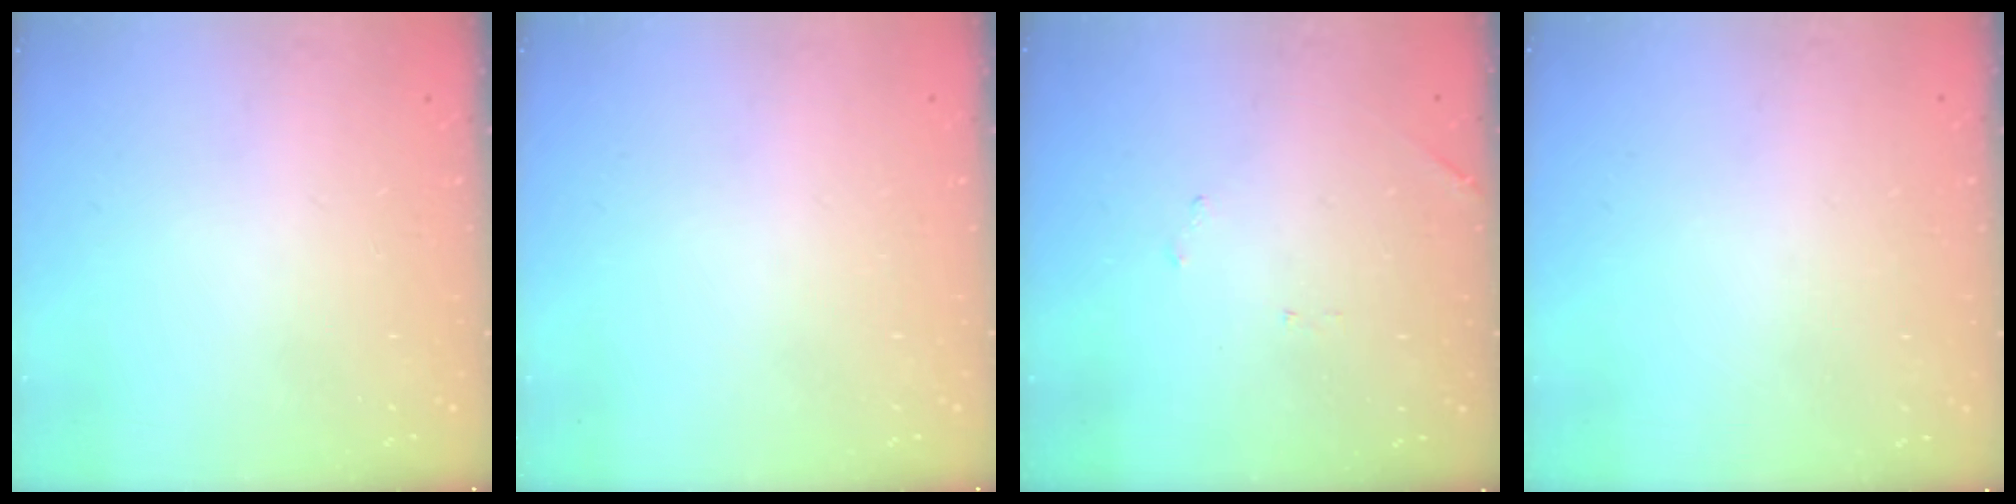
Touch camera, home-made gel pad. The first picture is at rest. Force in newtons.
{"total": 0.0}
{"total": 6.9, "press": 6.9, "slide": 0.2}
{"total": 3.2, "press": 3.2, "slide": 0.1}